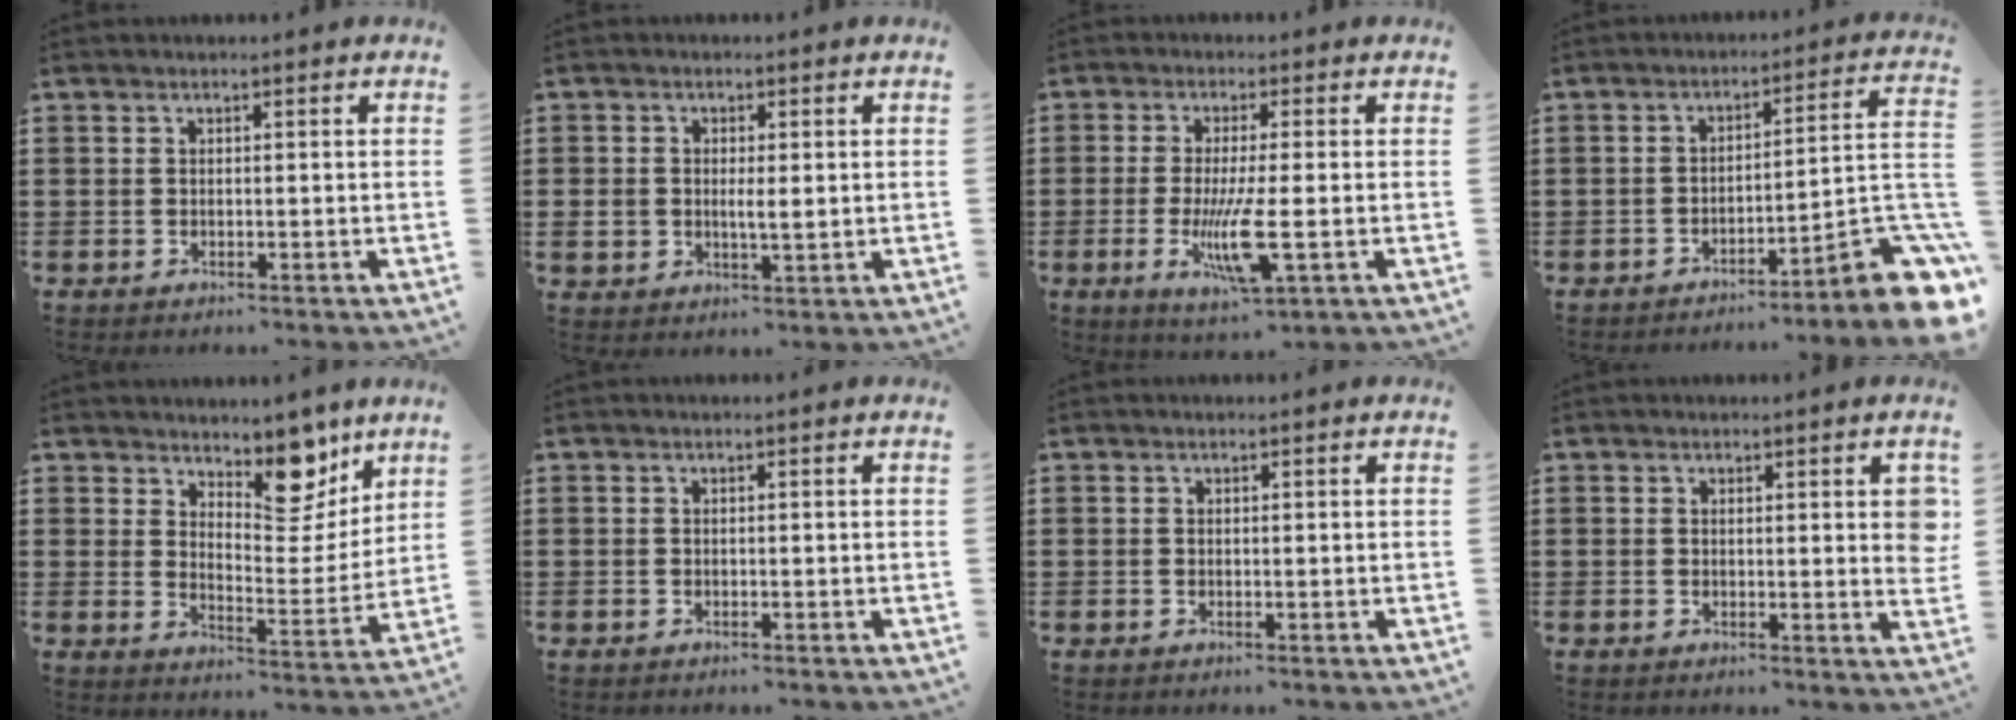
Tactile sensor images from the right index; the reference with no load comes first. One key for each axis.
{"total": 2.8, "fx": -0.2, "fy": 2.1, "fz": 1.9, "tx": -0.042, "ty": 0.007, "tz": -0.005}
{"total": 8.3, "fx": -2.0, "fy": 1.2, "fz": 7.9, "tx": -0.164, "ty": -0.025, "tz": -0.039}
{"total": 6.9, "fx": -4.4, "fy": 0.9, "fz": 5.2, "tx": -0.063, "ty": -0.017, "tz": -0.084}
{"total": 9.9, "fx": 7.4, "fy": 4.4, "fz": 5.0, "tx": -0.077, "ty": -0.039, "tz": 0.128}
{"total": 0.0}
{"total": 0.0}
{"total": 2.5, "fx": 0.8, "fy": 0.5, "fz": 2.3, "tx": -0.030, "ty": -0.004, "tz": 0.010}